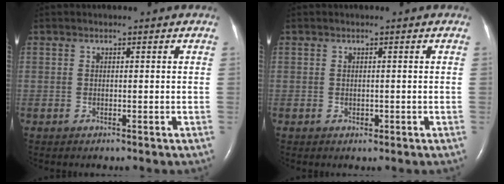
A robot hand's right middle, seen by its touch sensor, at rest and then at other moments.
{"total": 0.6, "force": [-0.2, 0.5, 0.3], "torque": [-0.009, -0.001, -0.002]}